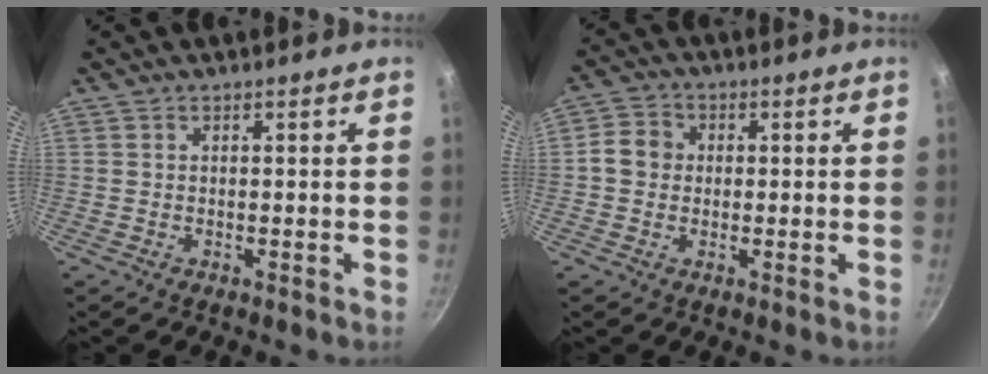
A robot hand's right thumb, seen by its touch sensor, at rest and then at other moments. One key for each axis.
{"total": 4.9, "fx": 0.1, "fy": 4.3, "fz": 2.2, "tx": -0.022, "ty": 0.009, "tz": -0.012}